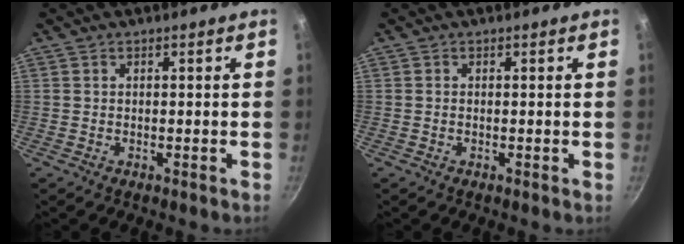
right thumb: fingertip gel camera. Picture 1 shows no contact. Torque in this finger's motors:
{"motor_torque": [-0.16, -0.24, -0.44, -0.10, -0.06]}